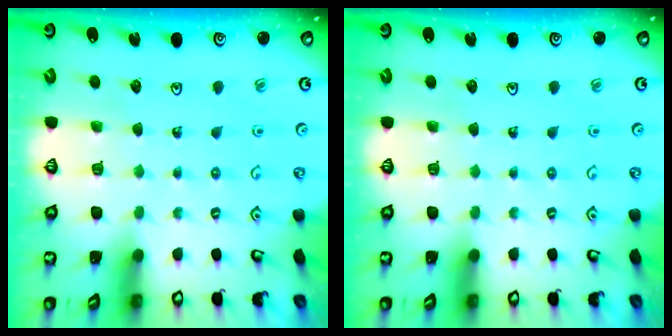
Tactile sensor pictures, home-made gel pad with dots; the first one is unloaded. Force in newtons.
{"total": 0.0}